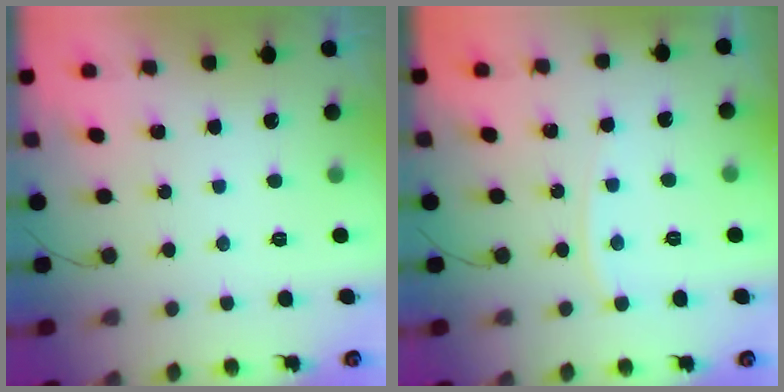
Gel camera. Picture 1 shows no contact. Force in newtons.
{"total": 3.5, "press": 3.5, "slide": 0.1}